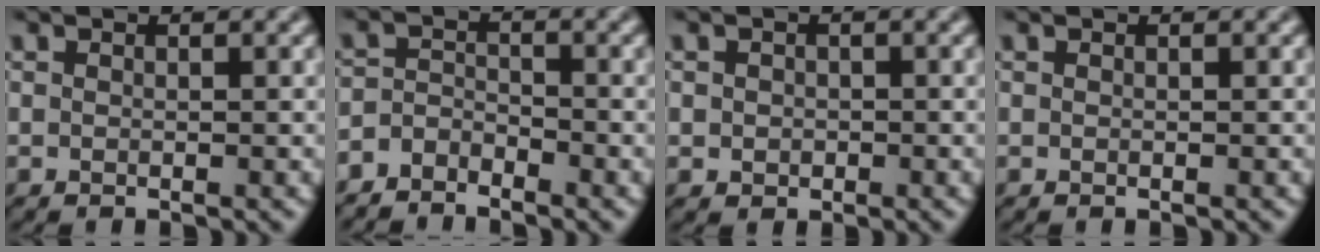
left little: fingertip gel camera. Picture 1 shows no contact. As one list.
[{"total": 2.6, "force": [-2.5, 0.8, 0.3], "torque": [-0.008, 0.004, -0.056]}, {"total": 1.1, "force": [-0.1, 1.0, 0.3], "torque": [-0.001, -0.003, -0.002]}, {"total": 0.0}]